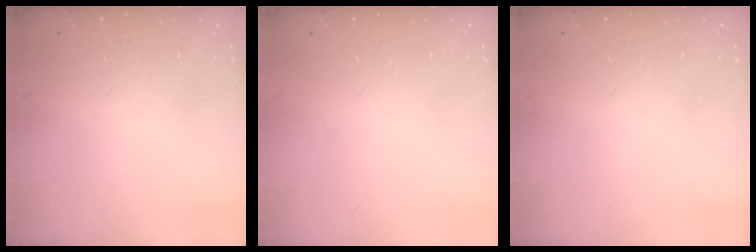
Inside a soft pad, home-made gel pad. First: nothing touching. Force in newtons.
{"total": 0.0}
{"total": 0.0}